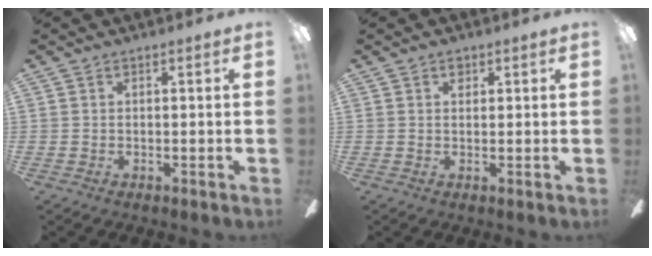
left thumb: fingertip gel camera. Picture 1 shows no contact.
{"total": 1.6, "force": [1.0, 1.1, 0.8], "torque": [0.000, -0.004, 0.014]}